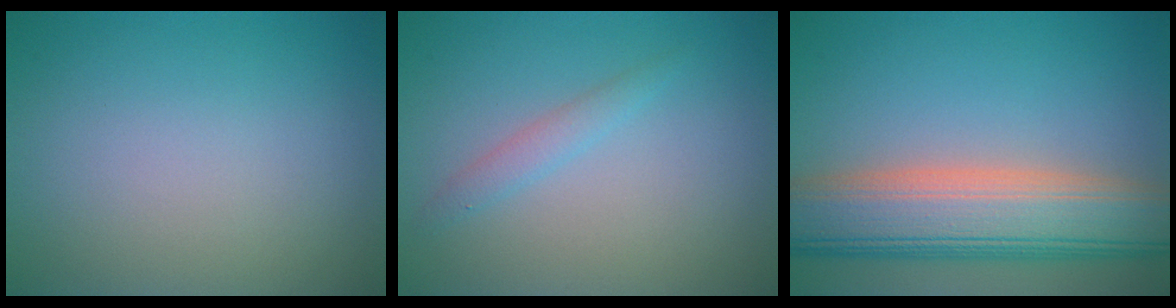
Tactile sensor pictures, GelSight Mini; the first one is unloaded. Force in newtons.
{"total": 1.4, "press": 1.4, "slide": 0.1}
{"total": 10.2, "press": 10.2, "slide": 1.1}